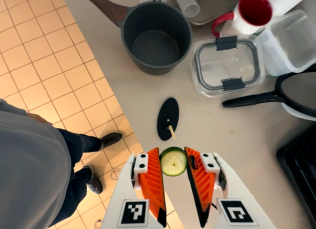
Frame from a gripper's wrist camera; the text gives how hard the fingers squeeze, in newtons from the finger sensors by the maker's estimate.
{"total": 9.2, "left": 9.0, "right": 9.4}